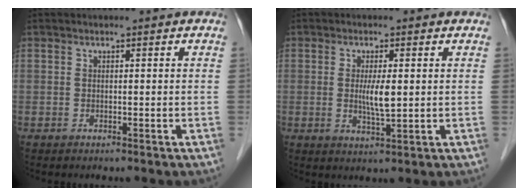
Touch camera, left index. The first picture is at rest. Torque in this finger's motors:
{"motor_torque": [0.47, 0.31, 0.10, 0.03]}